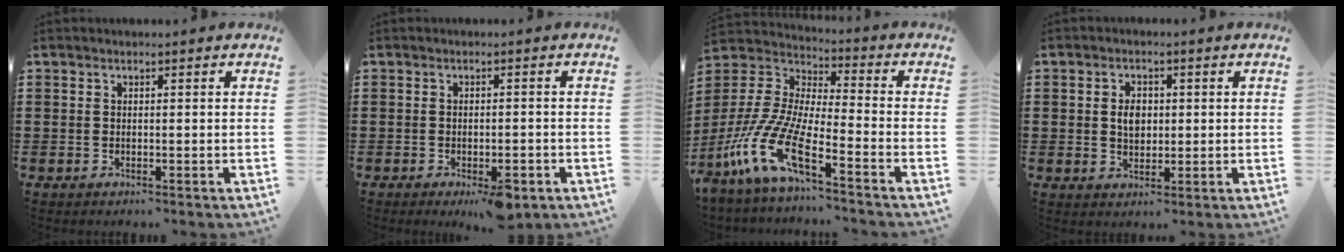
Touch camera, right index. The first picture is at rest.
{"total": 3.0, "force": [-1.8, 0.7, 2.2], "torque": [-0.043, -0.001, -0.033]}
{"total": 12.3, "force": [-8.6, 2.7, 8.3], "torque": [-0.222, -0.015, -0.186]}
{"total": 3.4, "force": [0.2, 2.3, 2.4], "torque": [-0.045, 0.007, 0.000]}